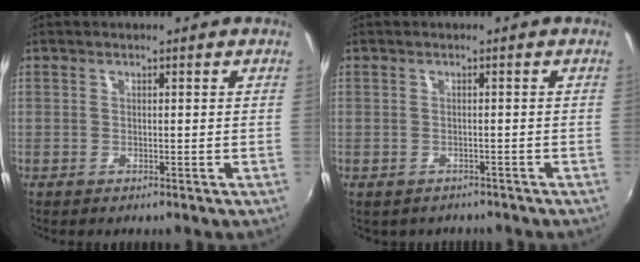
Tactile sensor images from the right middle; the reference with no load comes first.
{"total": 2.4, "force": [-1.7, 1.5, 0.5], "torque": [-0.017, -0.009, -0.021]}